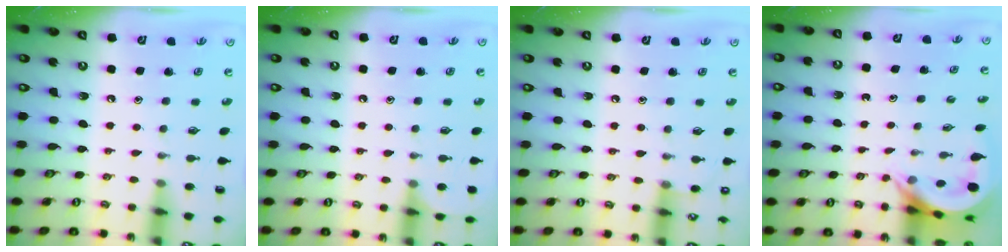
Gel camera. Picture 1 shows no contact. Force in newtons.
{"total": 4.2, "press": 4.2, "slide": 0.5}
{"total": 4.3, "press": 4.2, "slide": 0.4}
{"total": 5.0, "press": 5.0, "slide": 0.3}